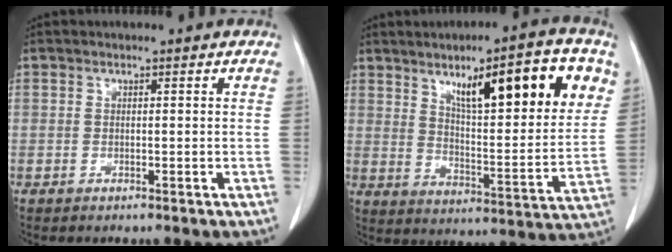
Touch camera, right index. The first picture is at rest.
{"total": 19.5, "force": [9.3, 3.8, 16.7], "torque": [-0.233, 0.008, 0.143]}